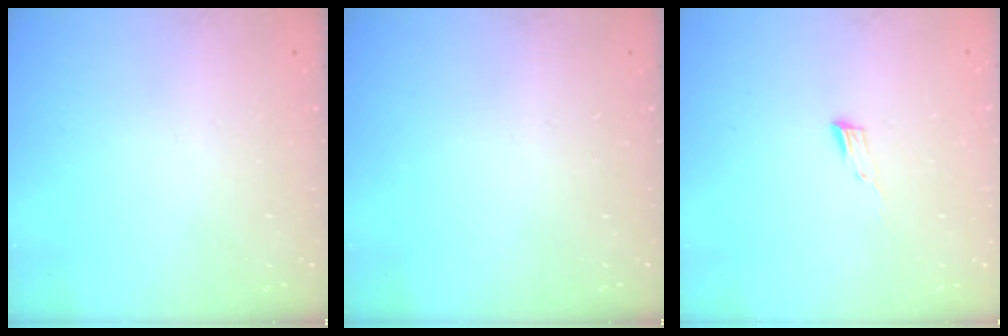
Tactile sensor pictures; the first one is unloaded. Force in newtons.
{"total": 0.0}
{"total": 4.4, "press": 4.3, "slide": 1.0}